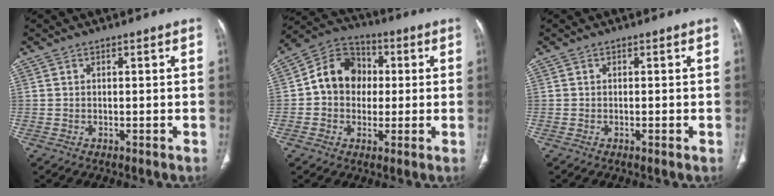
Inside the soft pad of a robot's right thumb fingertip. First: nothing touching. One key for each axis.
{"total": 11.6, "fx": 0.7, "fy": 9.7, "fz": 6.3, "tx": -0.075, "ty": 0.028, "tz": -0.001}
{"total": 0.8, "fx": -0.2, "fy": 0.1, "fz": 0.7, "tx": -0.014, "ty": -0.002, "tz": -0.002}